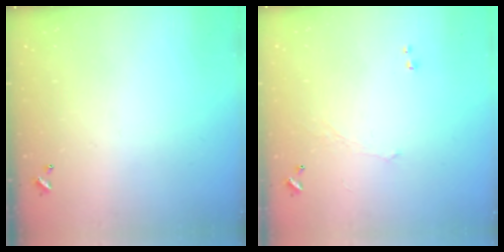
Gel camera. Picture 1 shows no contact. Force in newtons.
{"total": 0.0}